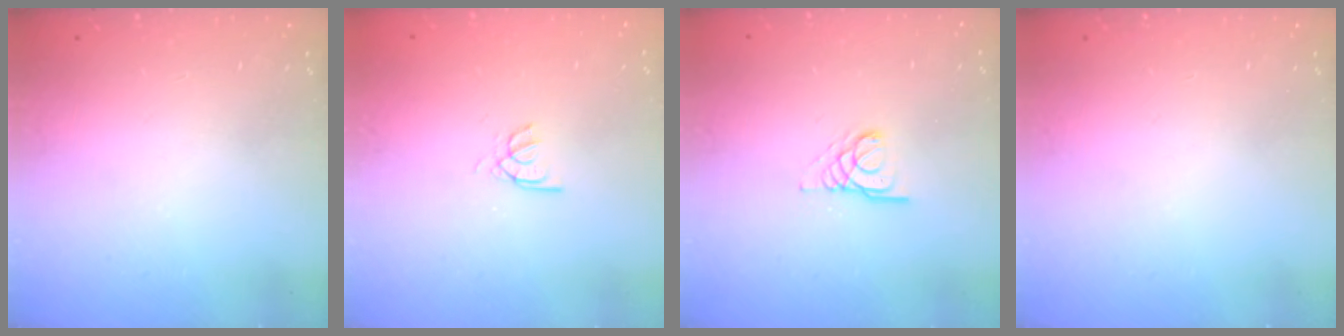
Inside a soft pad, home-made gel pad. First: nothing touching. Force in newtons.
{"total": 3.6, "press": 3.5, "slide": 0.4}
{"total": 3.4, "press": 3.4, "slide": 0.3}
{"total": 0.0}